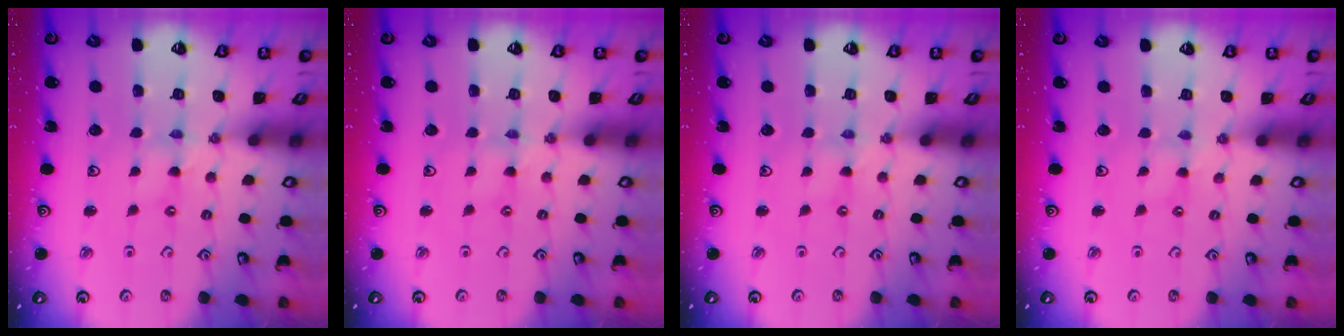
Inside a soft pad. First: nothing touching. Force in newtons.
{"total": 0.0}
{"total": 0.0}
{"total": 0.0}